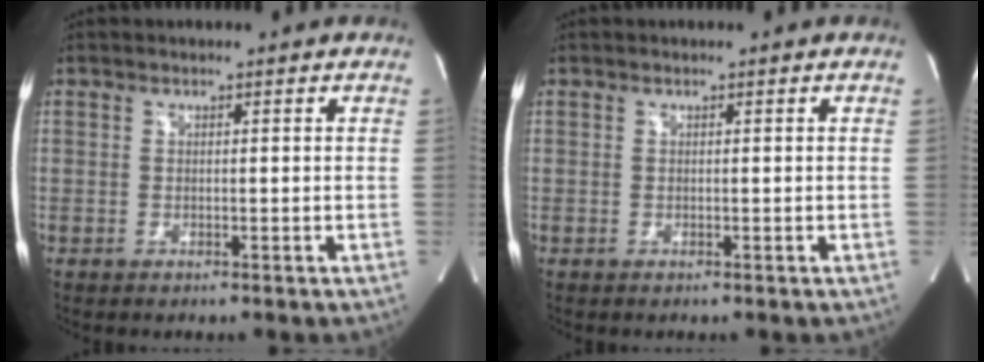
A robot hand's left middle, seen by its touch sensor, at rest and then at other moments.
{"total": 0.0}